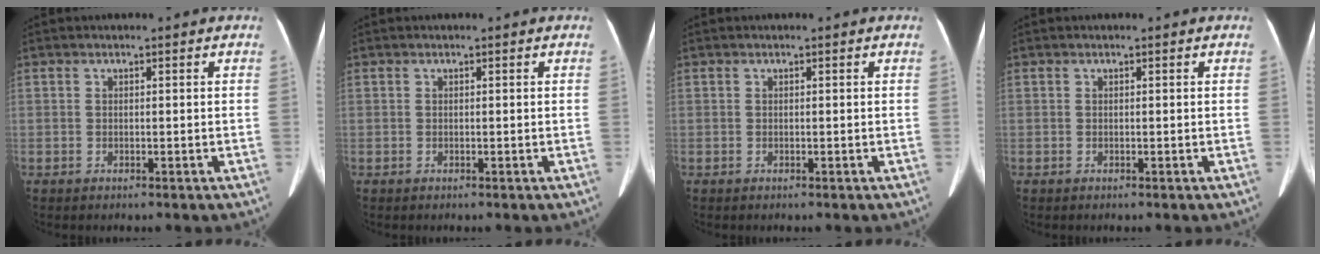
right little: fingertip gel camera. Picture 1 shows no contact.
{"total": 0.0}
{"total": 0.0}
{"total": 0.0}